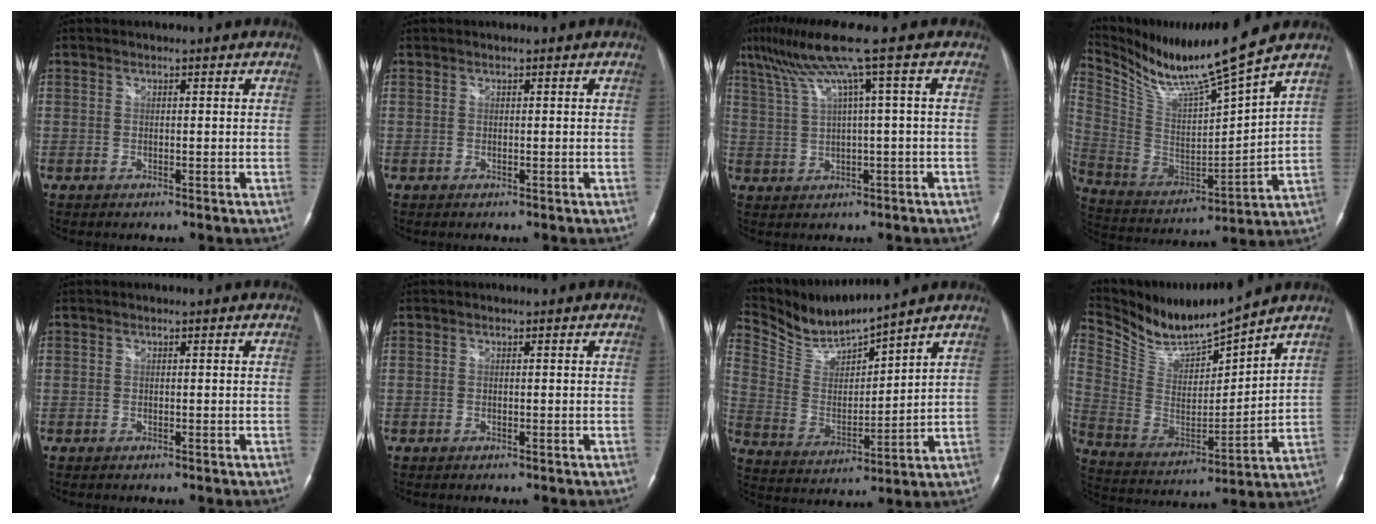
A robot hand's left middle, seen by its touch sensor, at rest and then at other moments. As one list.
[{"total": 0.0}, {"total": 8.1, "force": [4.1, -1.7, 6.8], "torque": [-0.133, 0.031, 0.080]}, {"total": 14.8, "force": [13.0, -1.9, 6.8], "torque": [-0.146, -0.031, 0.248]}, {"total": 0.0}, {"total": 0.0}, {"total": 10.6, "force": [10.3, -0.5, 2.7], "torque": [-0.075, 0.000, 0.216]}, {"total": 13.6, "force": [12.9, 0.3, 4.4], "torque": [-0.101, -0.011, 0.258]}]